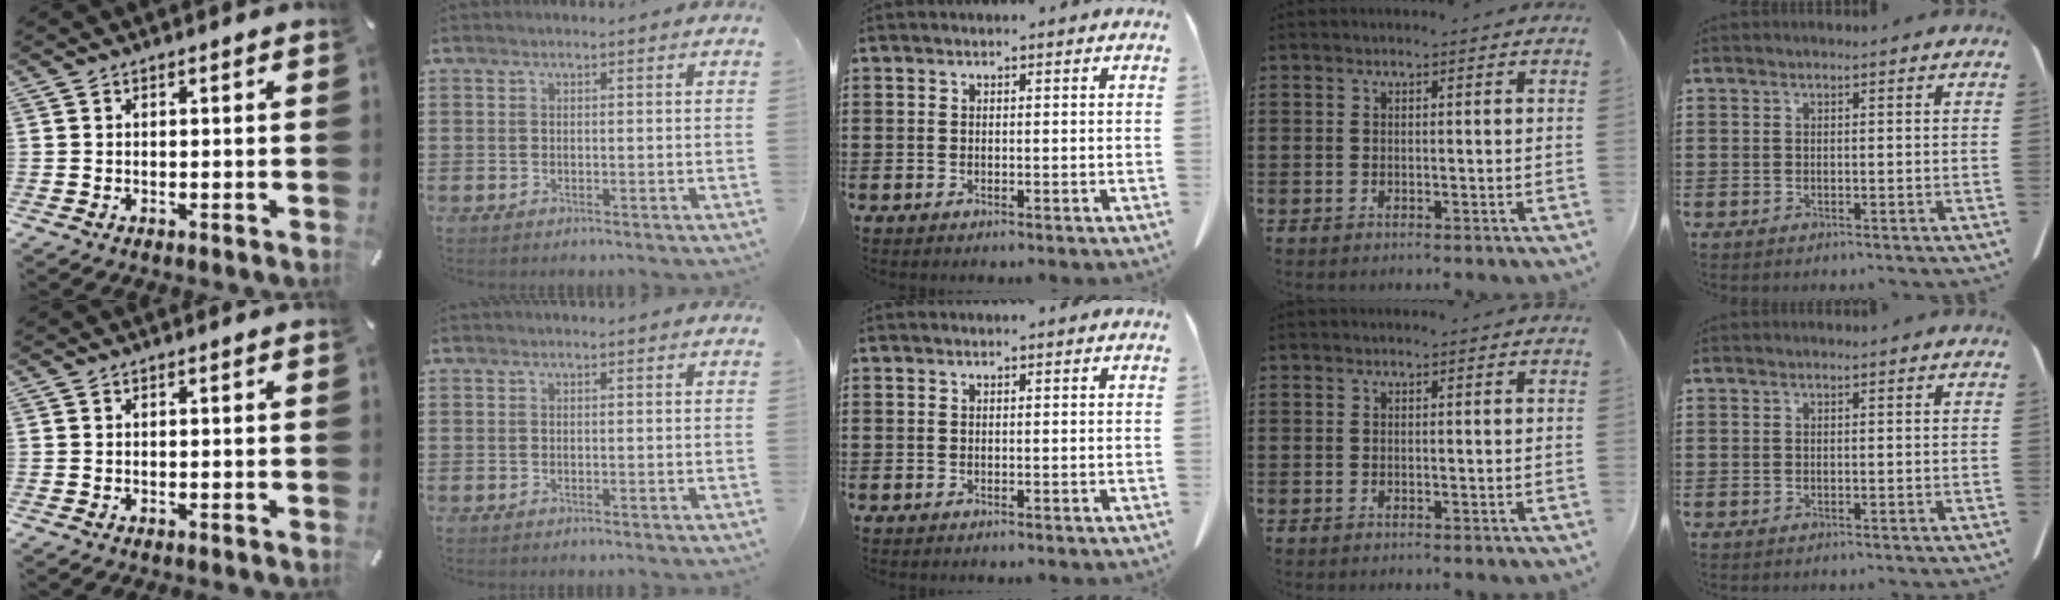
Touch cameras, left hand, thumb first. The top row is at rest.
{}